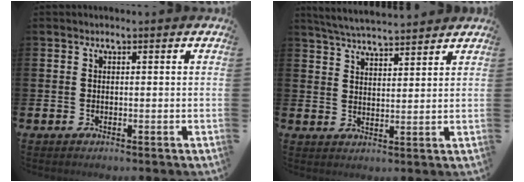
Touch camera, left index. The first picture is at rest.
{"total": 4.9, "force": [4.9, 0.2, 0.5], "torque": [-0.032, -0.023, 0.089]}